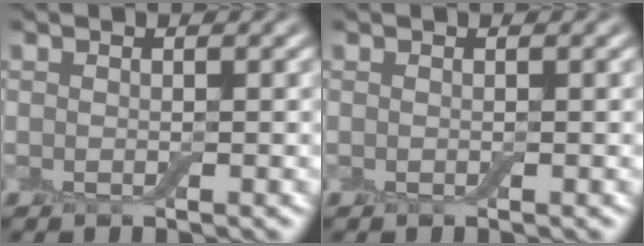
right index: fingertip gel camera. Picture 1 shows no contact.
{"total": 0.0}